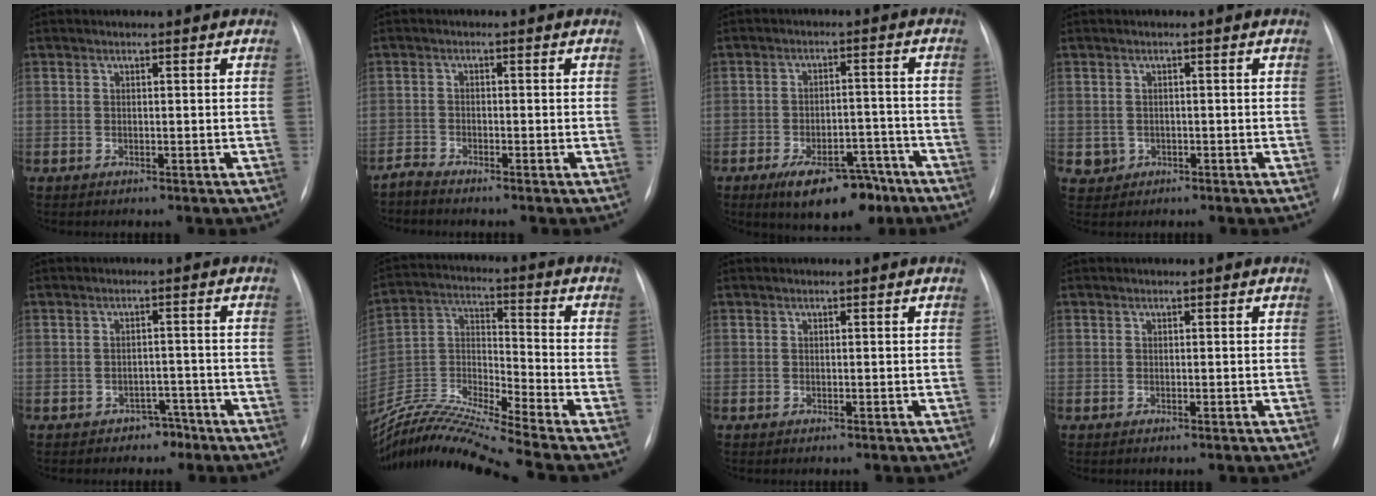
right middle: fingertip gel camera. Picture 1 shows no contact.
{"total": 1.6, "force": [-1.6, -0.2, -0.1], "torque": [0.005, -0.007, -0.035]}
{"total": 11.0, "force": [-7.4, 4.9, 6.5], "torque": [-0.086, 0.008, -0.108]}
{"total": 2.1, "force": [-0.4, 2.0, 0.3], "torque": [-0.003, 0.005, 0.000]}
{"total": 2.8, "force": [-2.0, 1.9, 0.3], "torque": [-0.003, 0.012, -0.027]}
{"total": 17.7, "force": [-16.0, -2.2, 7.3], "torque": [-0.147, 0.001, -0.296]}
{"total": 0.0}
{"total": 0.0}